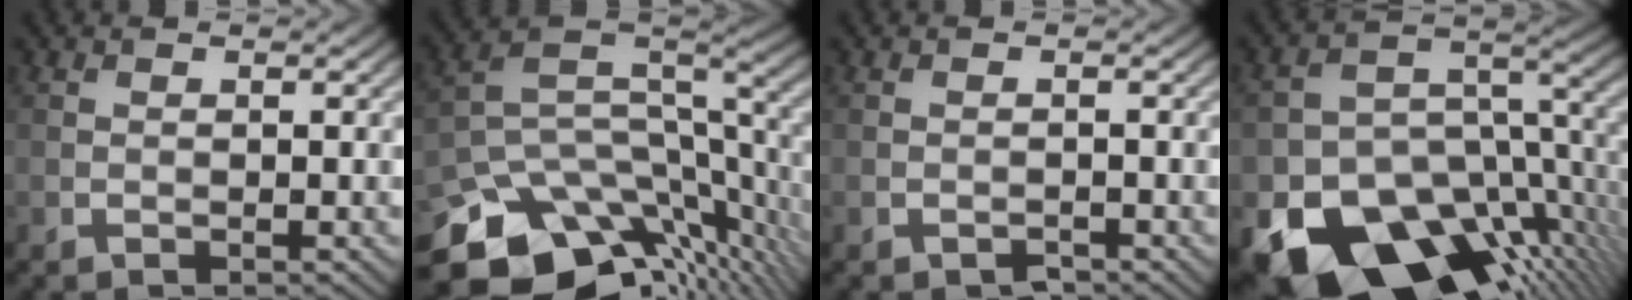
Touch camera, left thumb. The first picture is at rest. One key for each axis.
{"total": 15.1, "fx": -8.6, "fy": 8.1, "fz": 9.5, "tx": -0.215, "ty": -0.031, "tz": -0.130}
{"total": 0.9, "fx": -0.8, "fy": 0.4, "fz": 0.3, "tx": -0.004, "ty": -0.001, "tz": -0.014}
{"total": 19.4, "fx": -10.3, "fy": 11.6, "fz": 11.7, "tx": -0.205, "ty": -0.056, "tz": -0.137}